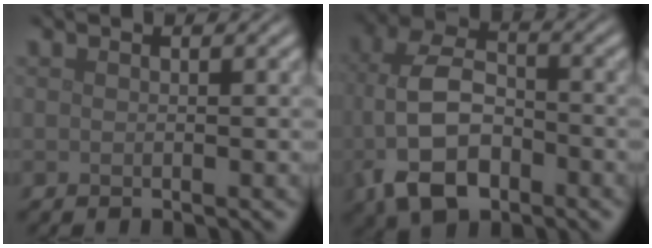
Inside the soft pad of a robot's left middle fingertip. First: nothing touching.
{"total": 7.5, "force": [-2.6, 4.6, 5.3], "torque": [-0.117, -0.004, -0.056]}